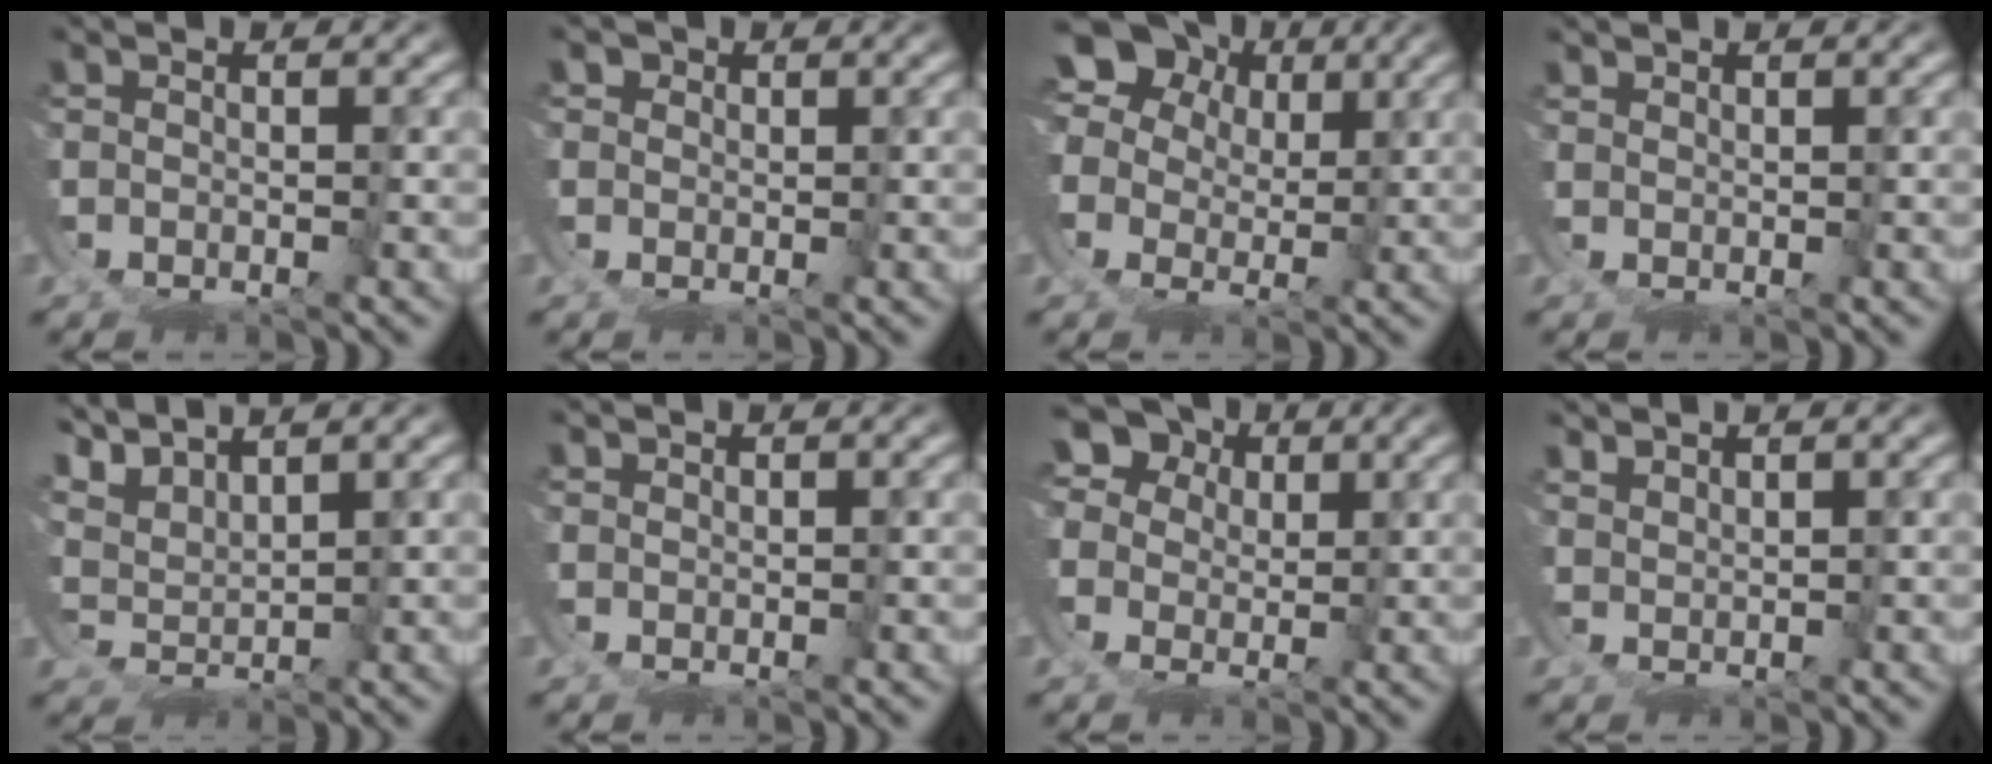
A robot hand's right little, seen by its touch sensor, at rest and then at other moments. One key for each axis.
{"total": 1.2, "fx": 0.8, "fy": 0.7, "fz": -0.3, "tx": 0.003, "ty": -0.004, "tz": 0.014}
{"total": 9.9, "fx": 3.6, "fy": 8.2, "fz": 4.3, "tx": -0.087, "ty": -0.011, "tz": 0.052}
{"total": 1.7, "fx": 1.5, "fy": -0.8, "fz": -0.6, "tx": 0.018, "ty": 0.006, "tz": 0.024}
{"total": 5.1, "fx": 4.8, "fy": 1.6, "fz": 0.8, "tx": -0.050, "ty": 0.007, "tz": 0.078}
{"total": 1.4, "fx": 1.2, "fy": -0.6, "fz": -0.5, "tx": 0.014, "ty": 0.005, "tz": 0.019}
{"total": 7.5, "fx": 3.8, "fy": 5.8, "fz": 2.8, "tx": -0.044, "ty": -0.004, "tz": 0.057}
{"total": 3.1, "fx": 2.7, "fy": -1.2, "fz": -0.9, "tx": 0.017, "ty": 0.000, "tz": 0.053}